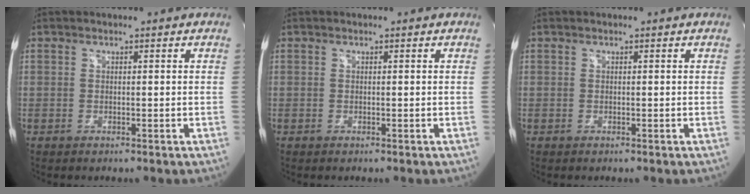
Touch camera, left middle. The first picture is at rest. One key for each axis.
{"total": 0.0}
{"total": 0.0}